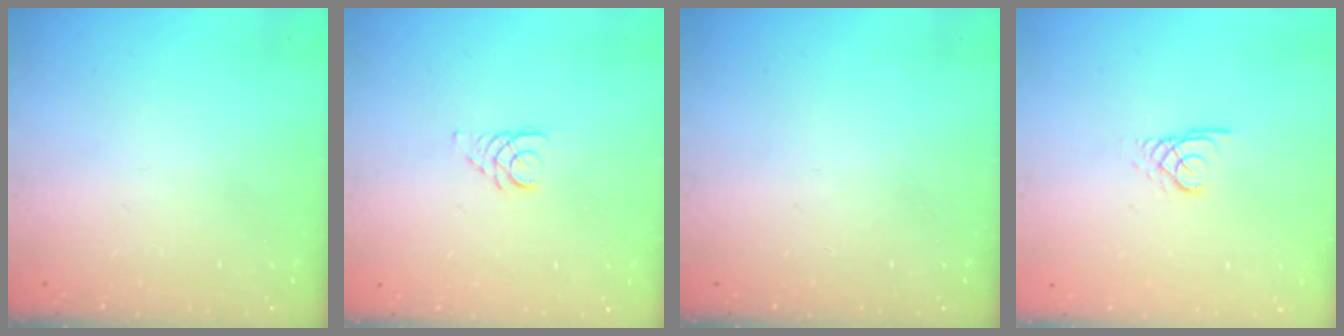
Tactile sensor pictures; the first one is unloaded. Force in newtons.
{"total": 2.9, "press": 2.9, "slide": 0.3}
{"total": 0.0}
{"total": 2.4, "press": 2.4, "slide": 0.3}